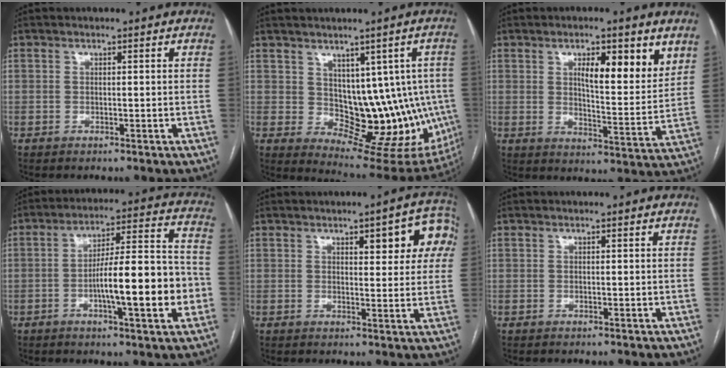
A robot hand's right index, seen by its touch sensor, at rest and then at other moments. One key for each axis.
{"total": 12.8, "fx": 0.7, "fy": 8.1, "fz": 9.9, "tx": -0.098, "ty": 0.015, "tz": 0.033}
{"total": 10.4, "fx": 5.1, "fy": 2.6, "fz": 8.7, "tx": -0.126, "ty": -0.004, "tz": 0.079}
{"total": 15.3, "fx": -3.8, "fy": 2.1, "fz": 14.7, "tx": -0.229, "ty": 0.016, "tz": -0.057}
{"total": 8.6, "fx": 3.3, "fy": 2.8, "fz": 7.4, "tx": -0.077, "ty": 0.016, "tz": 0.038}
{"total": 0.0}